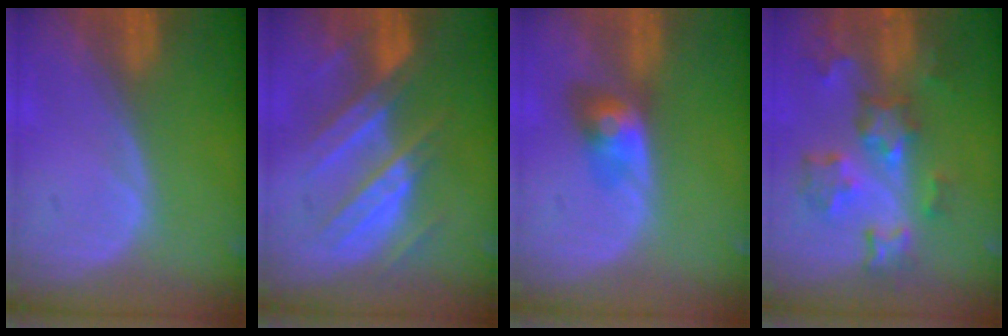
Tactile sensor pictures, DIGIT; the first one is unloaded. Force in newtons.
{"total": 8.0, "press": 7.9, "slide": 1.1}
{"total": 3.9, "press": 3.9, "slide": 0.3}
{"total": 9.0, "press": 7.9, "slide": 4.2}